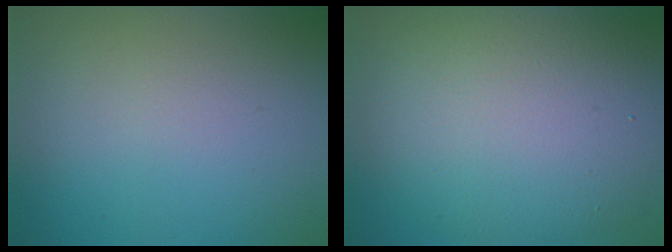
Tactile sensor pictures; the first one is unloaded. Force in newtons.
{"total": 9.9, "press": 9.9, "slide": 0.3}